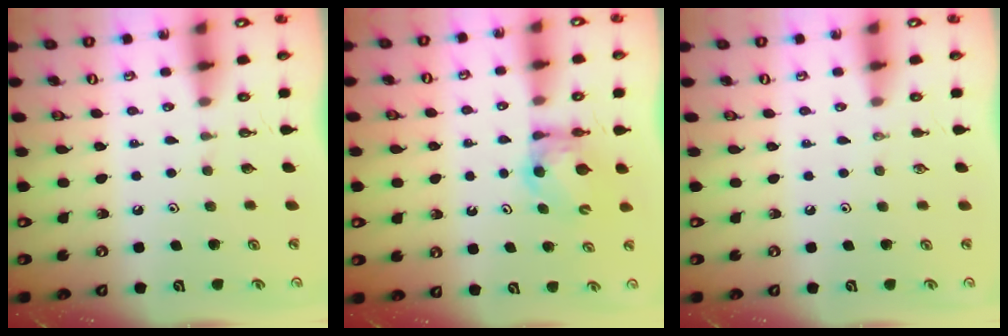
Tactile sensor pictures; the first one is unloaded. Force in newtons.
{"total": 6.8, "press": 6.8, "slide": 0.5}
{"total": 0.0}